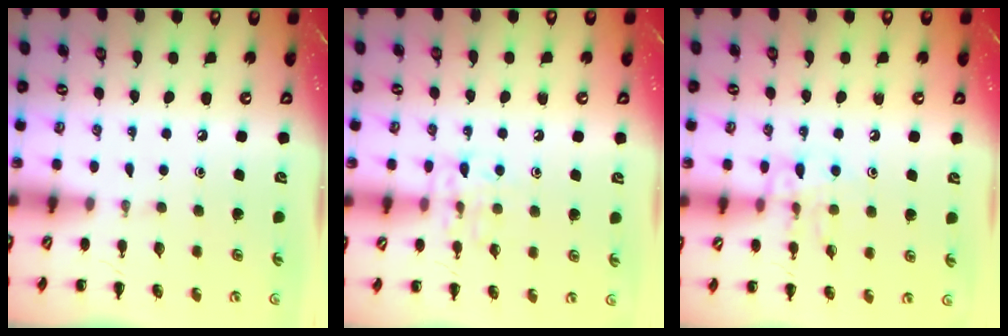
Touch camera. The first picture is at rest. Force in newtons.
{"total": 8.5, "press": 8.4, "slide": 0.8}
{"total": 10.4, "press": 10.3, "slide": 1.0}